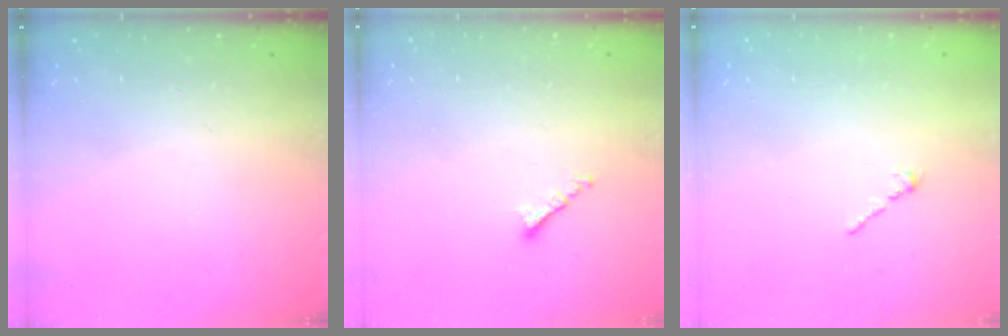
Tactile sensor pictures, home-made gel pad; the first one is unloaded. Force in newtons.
{"total": 1.6, "press": 1.6, "slide": 0.0}
{"total": 1.2, "press": 1.1, "slide": 0.5}